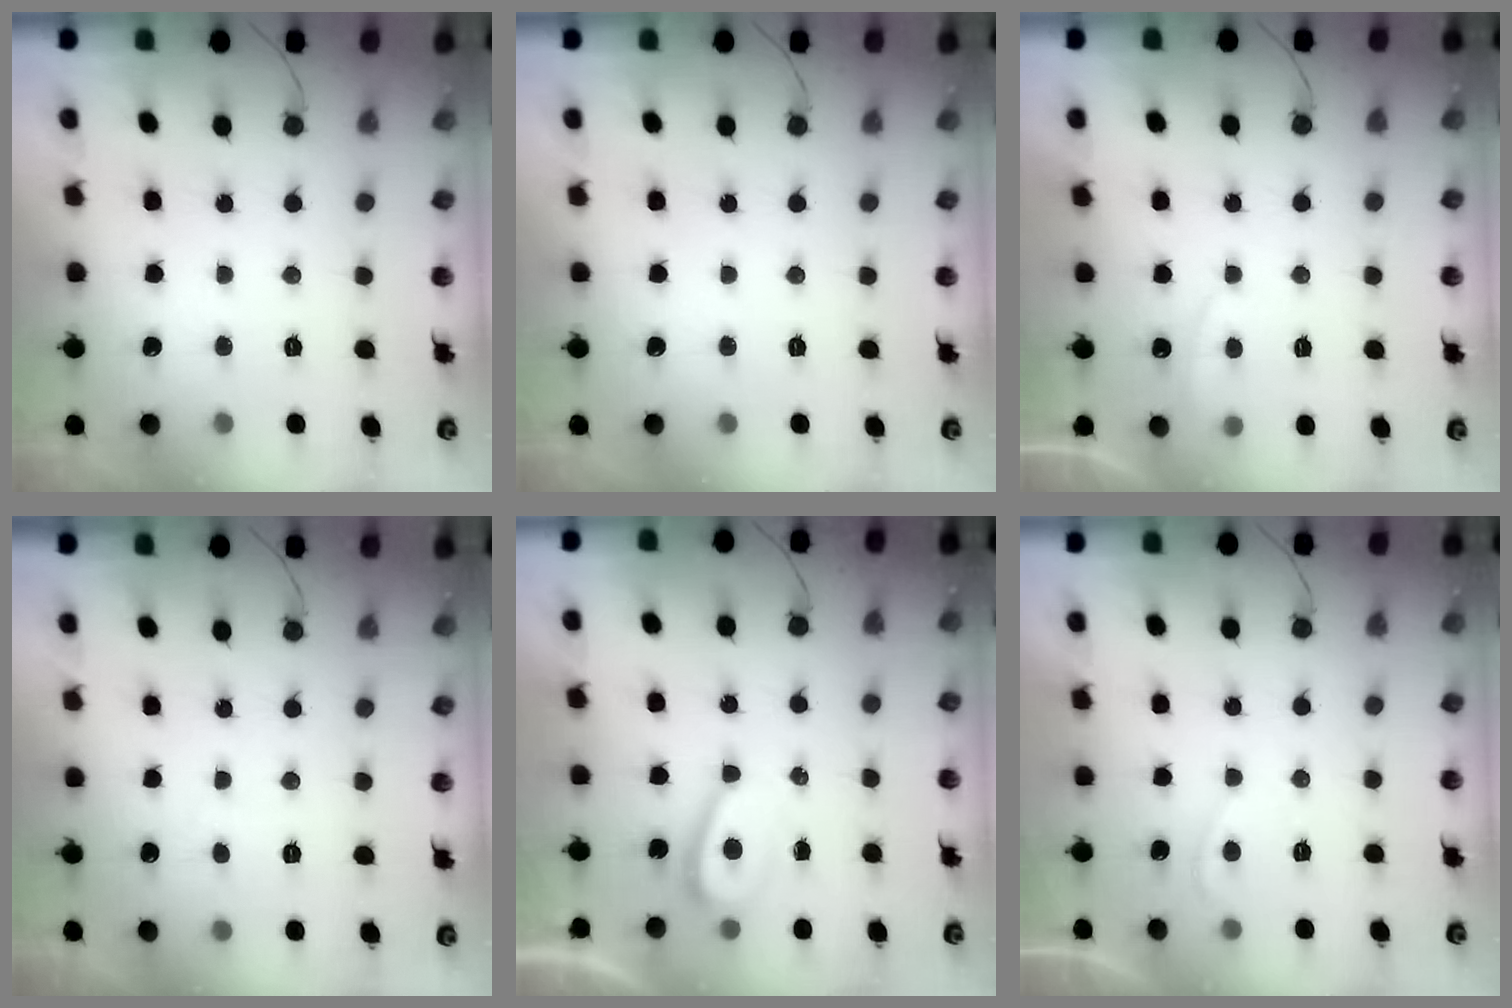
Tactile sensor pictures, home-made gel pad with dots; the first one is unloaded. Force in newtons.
{"total": 0.0}
{"total": 1.3, "press": 1.1, "slide": 0.6}
{"total": 1.6, "press": 1.6, "slide": 0.5}
{"total": 4.3, "press": 4.3, "slide": 0.6}
{"total": 1.2, "press": 1.0, "slide": 0.6}